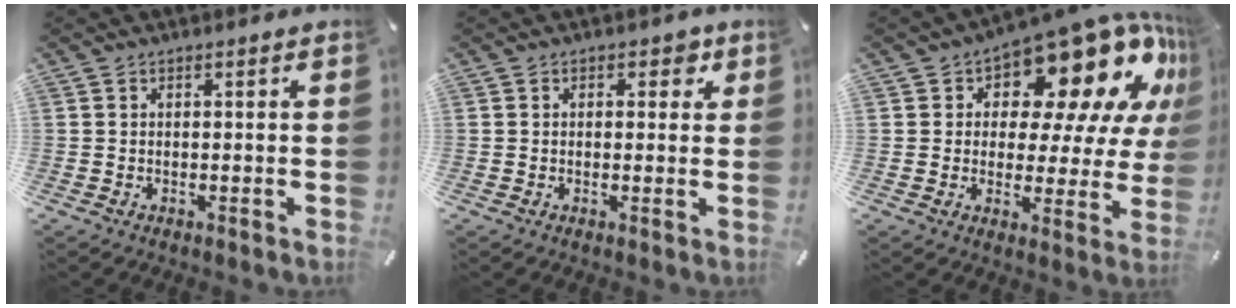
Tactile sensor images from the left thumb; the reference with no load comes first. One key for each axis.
{"total": 2.9, "fx": 0.8, "fy": 2.0, "fz": 2.0, "tx": -0.012, "ty": -0.003, "tz": 0.004}
{"total": 19.2, "fx": 11.9, "fy": 9.0, "fz": 12.2, "tx": -0.169, "ty": -0.098, "tz": 0.196}